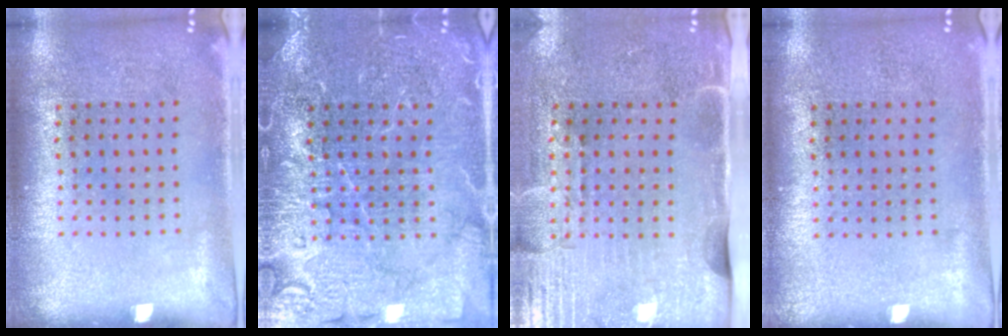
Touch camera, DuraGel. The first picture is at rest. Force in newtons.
{"total": 6.5, "press": 6.4, "slide": 1.0}
{"total": 4.5, "press": 3.7, "slide": 2.5}
{"total": 0.0}